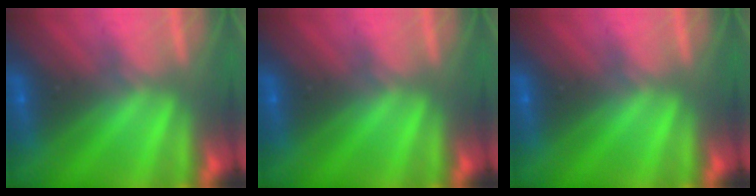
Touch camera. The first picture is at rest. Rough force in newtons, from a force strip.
{"total": 0.0}
{"total": 0.0}